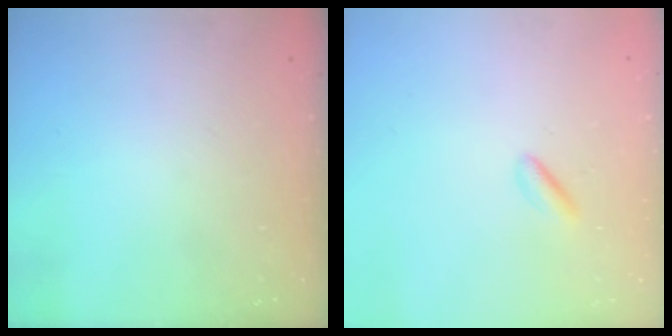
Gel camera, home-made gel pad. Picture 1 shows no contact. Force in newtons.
{"total": 2.4, "press": 2.3, "slide": 0.6}